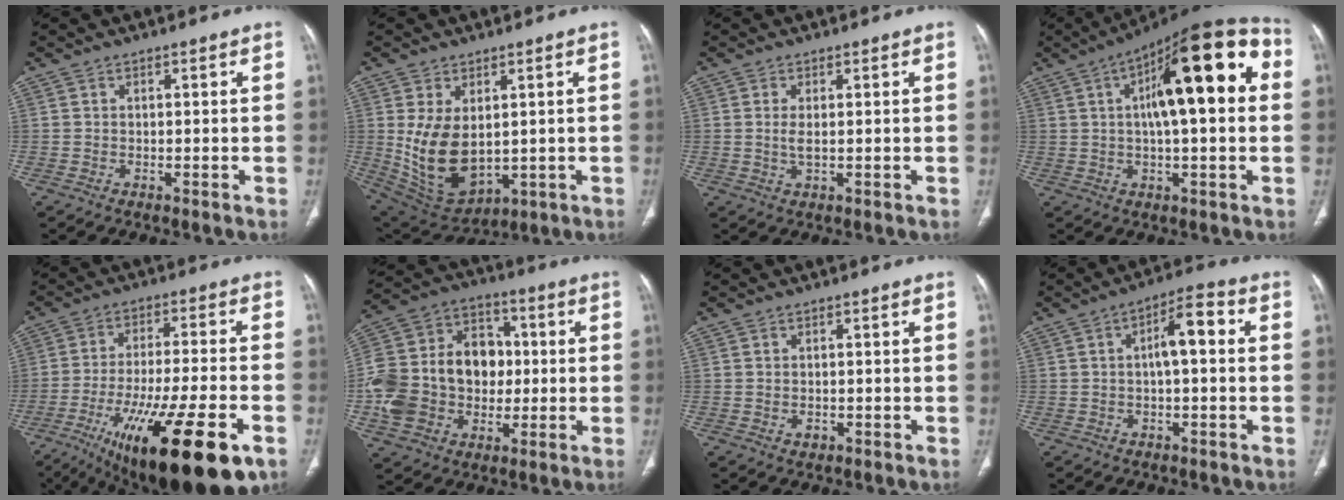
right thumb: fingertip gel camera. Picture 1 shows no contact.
{"total": 13.0, "force": [0.9, 8.2, 10.1], "torque": [-0.176, -0.014, 0.049]}
{"total": 2.3, "force": [0.2, 0.9, 2.1], "torque": [-0.051, -0.004, 0.006]}
{"total": 20.8, "force": [3.6, 6.8, 19.4], "torque": [-0.263, 0.033, 0.042]}
{"total": 24.8, "force": [-12.0, 6.9, 20.5], "torque": [-0.318, 0.018, -0.179]}
{"total": 21.0, "force": [-1.3, 16.5, 13.0], "torque": [-0.224, 0.041, -0.013]}
{"total": 1.3, "force": [-0.3, 1.0, 0.8], "torque": [-0.013, 0.002, 0.000]}
{"total": 6.9, "force": [0.6, 2.5, 6.4], "torque": [-0.099, 0.026, 0.000]}